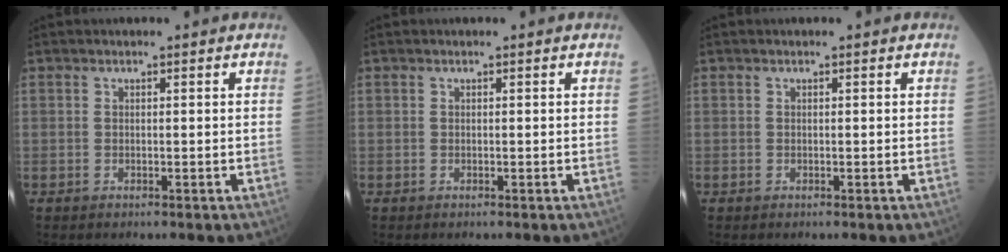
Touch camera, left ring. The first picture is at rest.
{"total": 0.0}
{"total": 0.0}